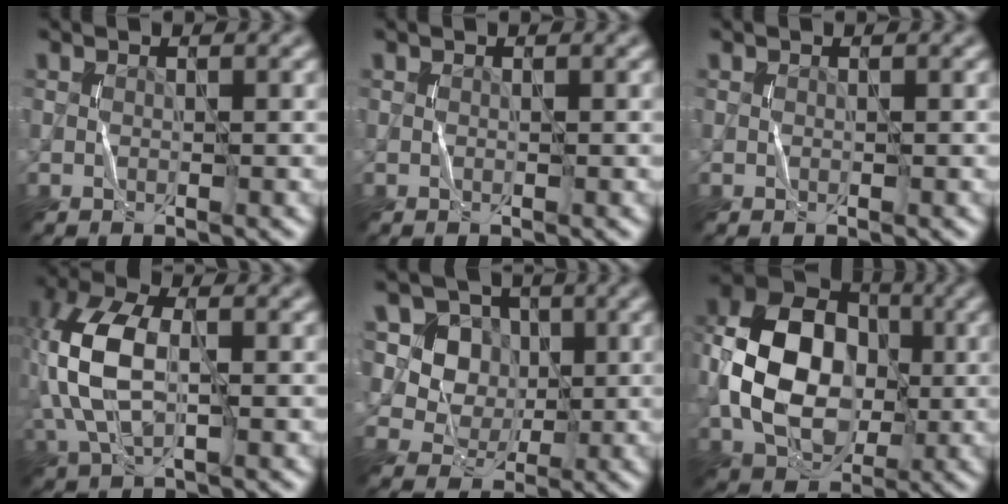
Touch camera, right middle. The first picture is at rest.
{"total": 0.0}
{"total": 0.0}
{"total": 8.7, "force": [0.7, 4.7, 7.3], "torque": [-0.186, 0.014, 0.006]}
{"total": 8.6, "force": [3.0, 7.3, 3.4], "torque": [-0.076, 0.007, 0.049]}
{"total": 12.5, "force": [-0.8, 9.2, 8.4], "torque": [-0.176, 0.003, -0.019]}